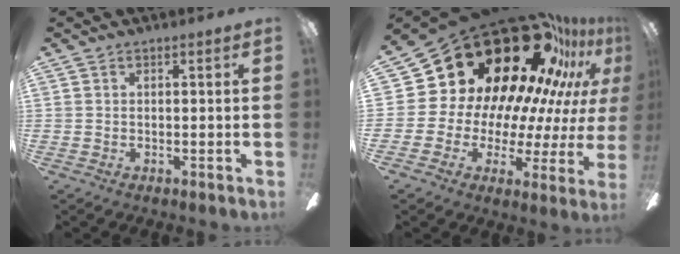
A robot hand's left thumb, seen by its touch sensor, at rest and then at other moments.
{"total": 31.8, "force": [19.6, 17.0, 18.3], "torque": [-0.241, -0.176, 0.388]}